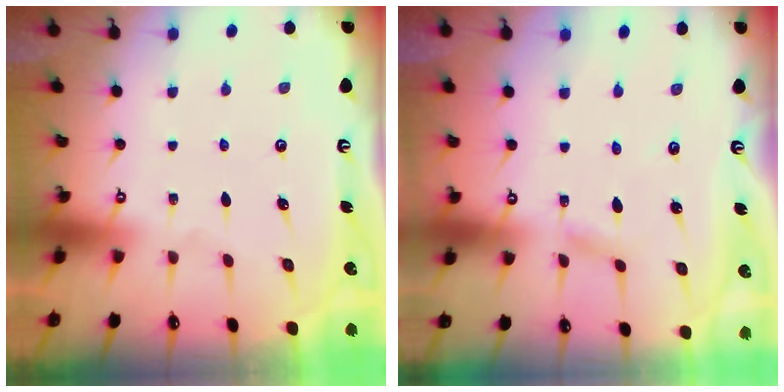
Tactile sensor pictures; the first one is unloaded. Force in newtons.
{"total": 1.9, "press": 1.9, "slide": 0.1}